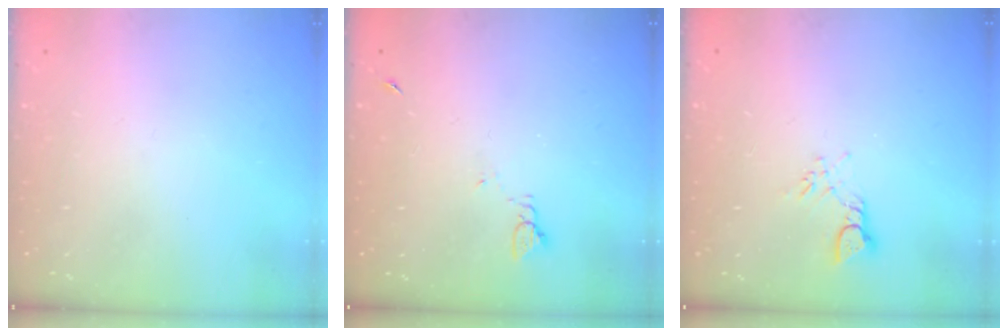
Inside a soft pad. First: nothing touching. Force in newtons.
{"total": 2.7, "press": 2.7, "slide": 0.3}
{"total": 2.9, "press": 2.8, "slide": 0.5}